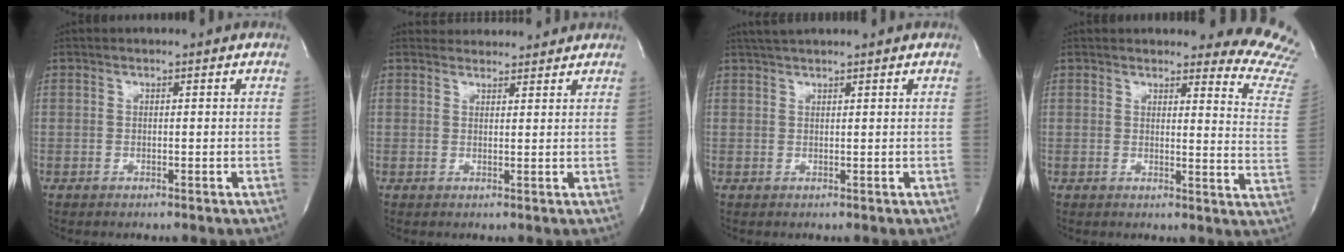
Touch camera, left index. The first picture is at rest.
{"total": 4.9, "force": [4.8, 1.2, 0.1], "torque": [-0.001, 0.020, 0.061]}
{"total": 2.9, "force": [2.6, -0.2, 1.2], "torque": [-0.019, 0.020, 0.049]}
{"total": 13.6, "force": [13.4, 1.1, 2.0], "torque": [0.013, -0.137, 0.103]}